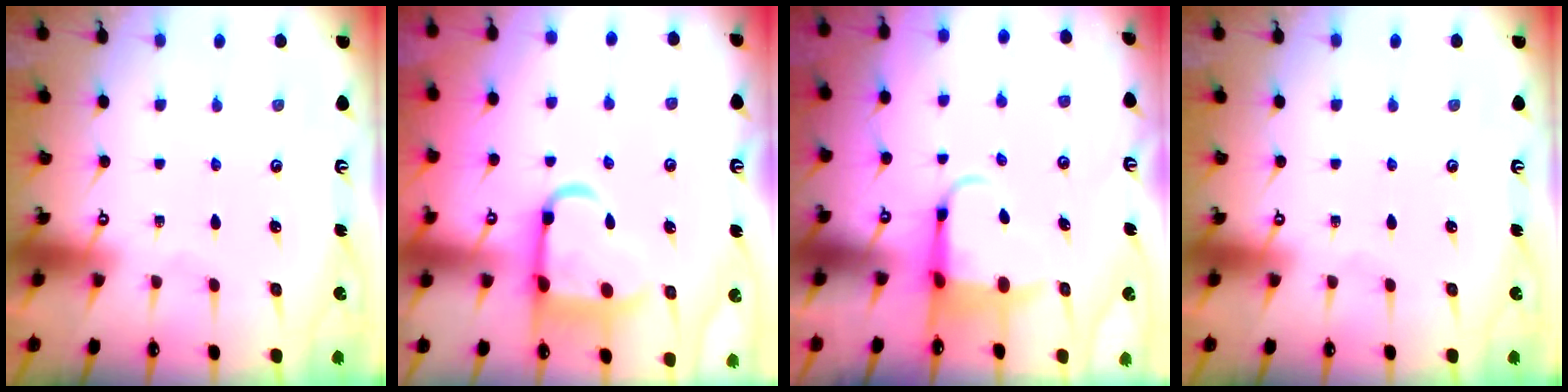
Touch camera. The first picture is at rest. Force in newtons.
{"total": 12.6, "press": 12.5, "slide": 1.5}
{"total": 5.7, "press": 5.5, "slide": 1.3}
{"total": 0.0}